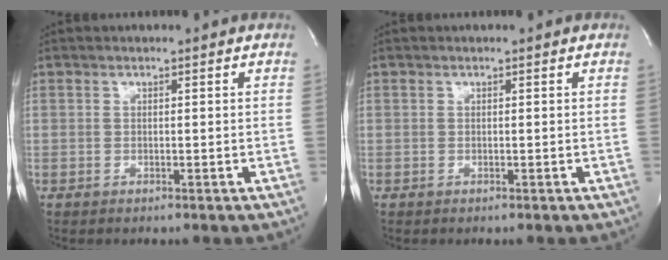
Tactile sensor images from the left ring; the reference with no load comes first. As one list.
[{"total": 0.0}]